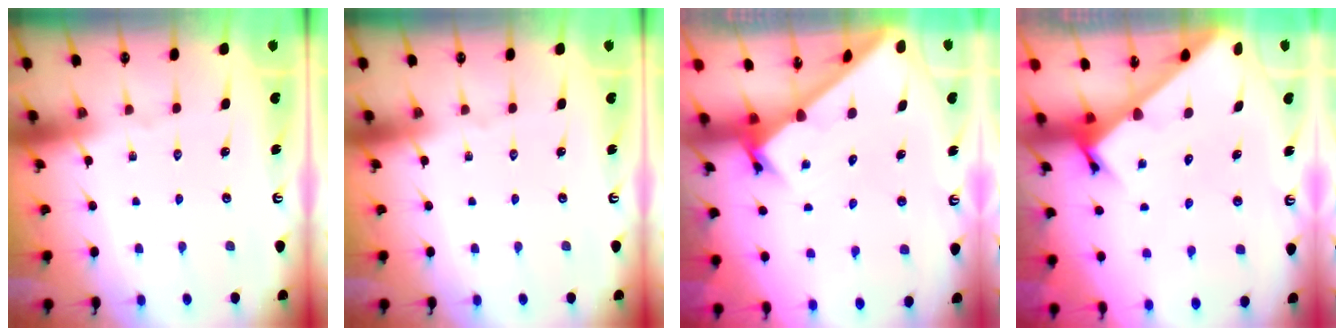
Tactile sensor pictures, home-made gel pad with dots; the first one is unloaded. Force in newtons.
{"total": 0.0}
{"total": 3.4, "press": 3.4, "slide": 0.3}
{"total": 3.5, "press": 3.5, "slide": 0.3}